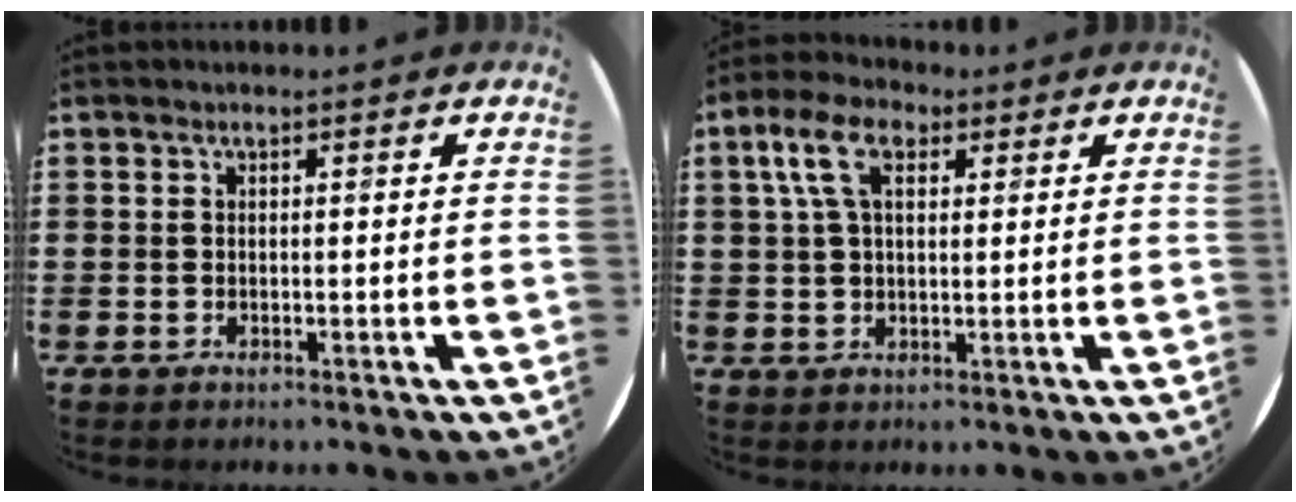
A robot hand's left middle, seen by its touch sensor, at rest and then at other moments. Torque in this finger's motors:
{"motor_torque": [0.35, 0.37, 0.24, 0.21]}